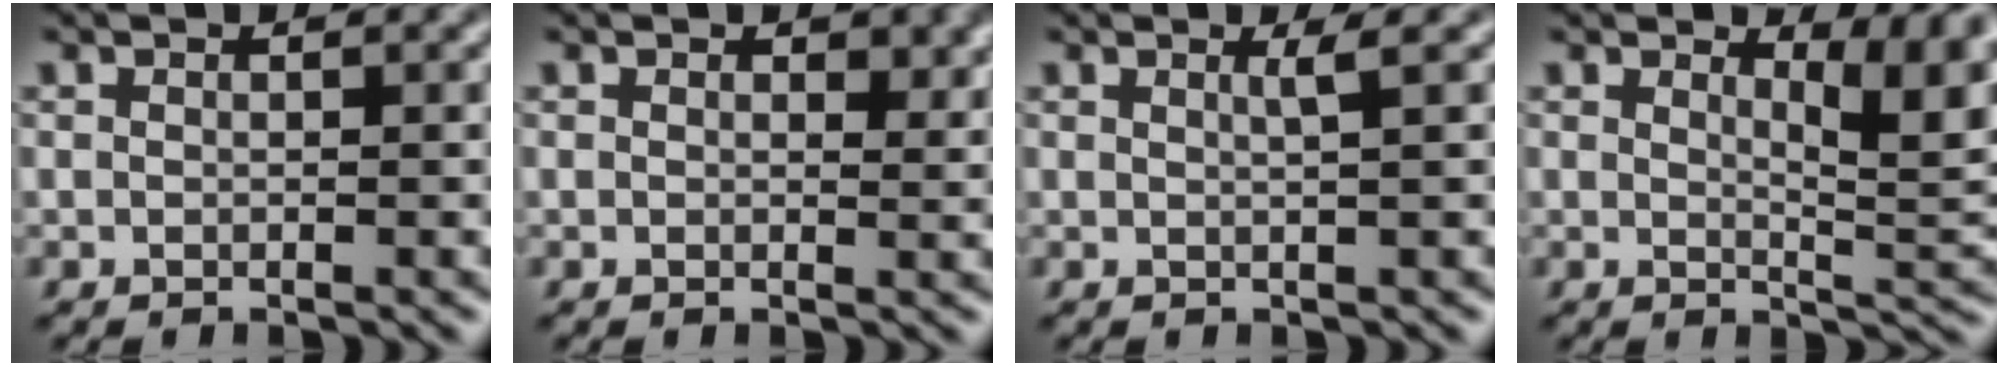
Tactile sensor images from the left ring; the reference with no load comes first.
{"total": 1.6, "force": [0.6, 0.9, 1.1], "torque": [-0.010, -0.004, 0.009]}
{"total": 1.3, "force": [0.5, 0.3, 1.1], "torque": [-0.011, 0.000, 0.004]}
{"total": 4.9, "force": [2.3, 1.6, 4.1], "torque": [-0.048, -0.009, 0.035]}